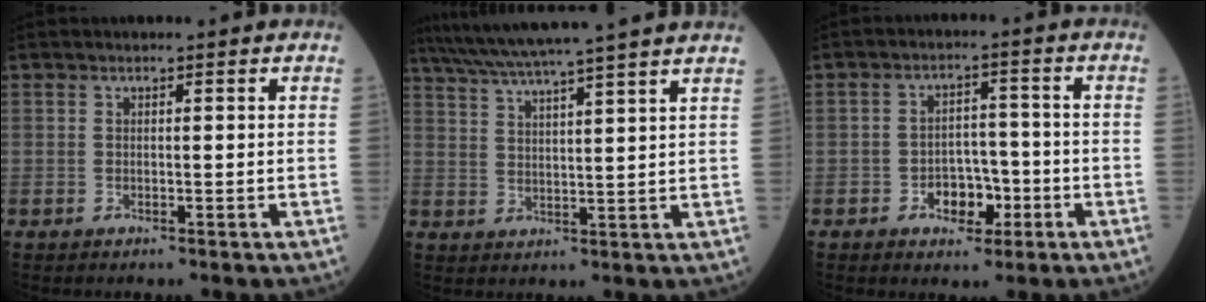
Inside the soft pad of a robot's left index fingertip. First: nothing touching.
{"total": 16.9, "force": [14.6, -1.8, 8.3], "torque": [-0.149, 0.007, 0.205]}
{"total": 5.2, "force": [-2.3, 3.3, 3.4], "torque": [-0.047, 0.013, -0.035]}